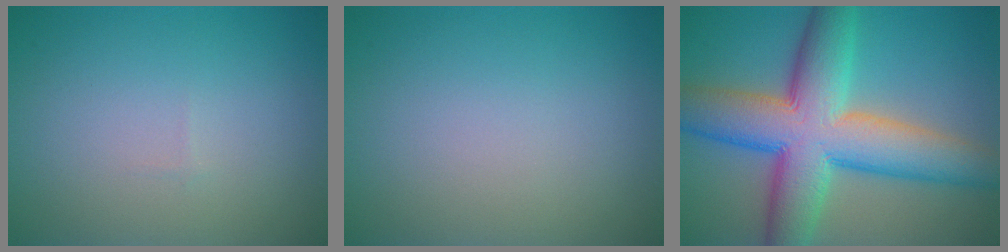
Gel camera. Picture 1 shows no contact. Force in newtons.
{"total": 0.0}
{"total": 12.2, "press": 12.2, "slide": 0.4}